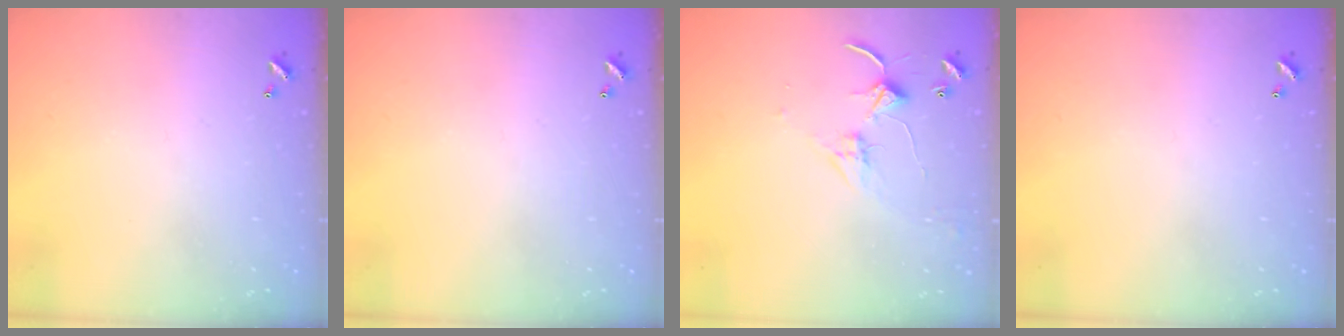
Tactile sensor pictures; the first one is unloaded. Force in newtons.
{"total": 0.0}
{"total": 2.8, "press": 2.8, "slide": 0.4}
{"total": 0.0}